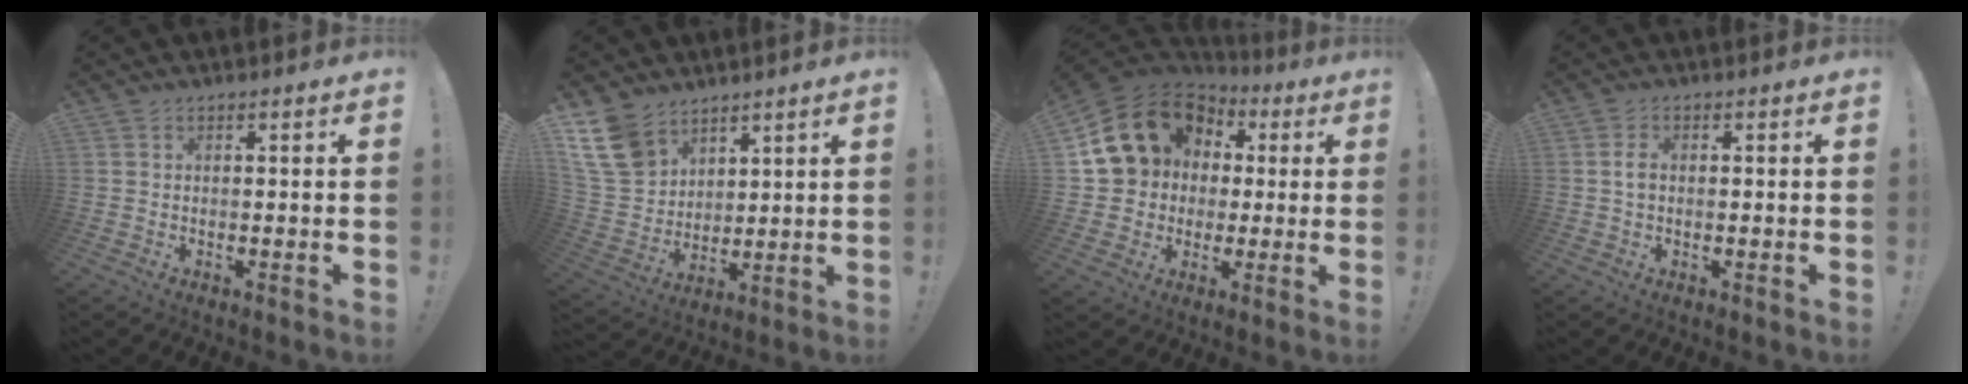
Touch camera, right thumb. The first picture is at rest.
{"total": 14.2, "force": [9.2, 9.3, 5.7], "torque": [-0.118, -0.048, 0.186]}
{"total": 18.1, "force": [5.1, 15.2, 8.4], "torque": [-0.131, -0.016, 0.119]}
{"total": 2.3, "force": [0.1, 1.4, 1.8], "torque": [-0.031, 0.005, 0.000]}